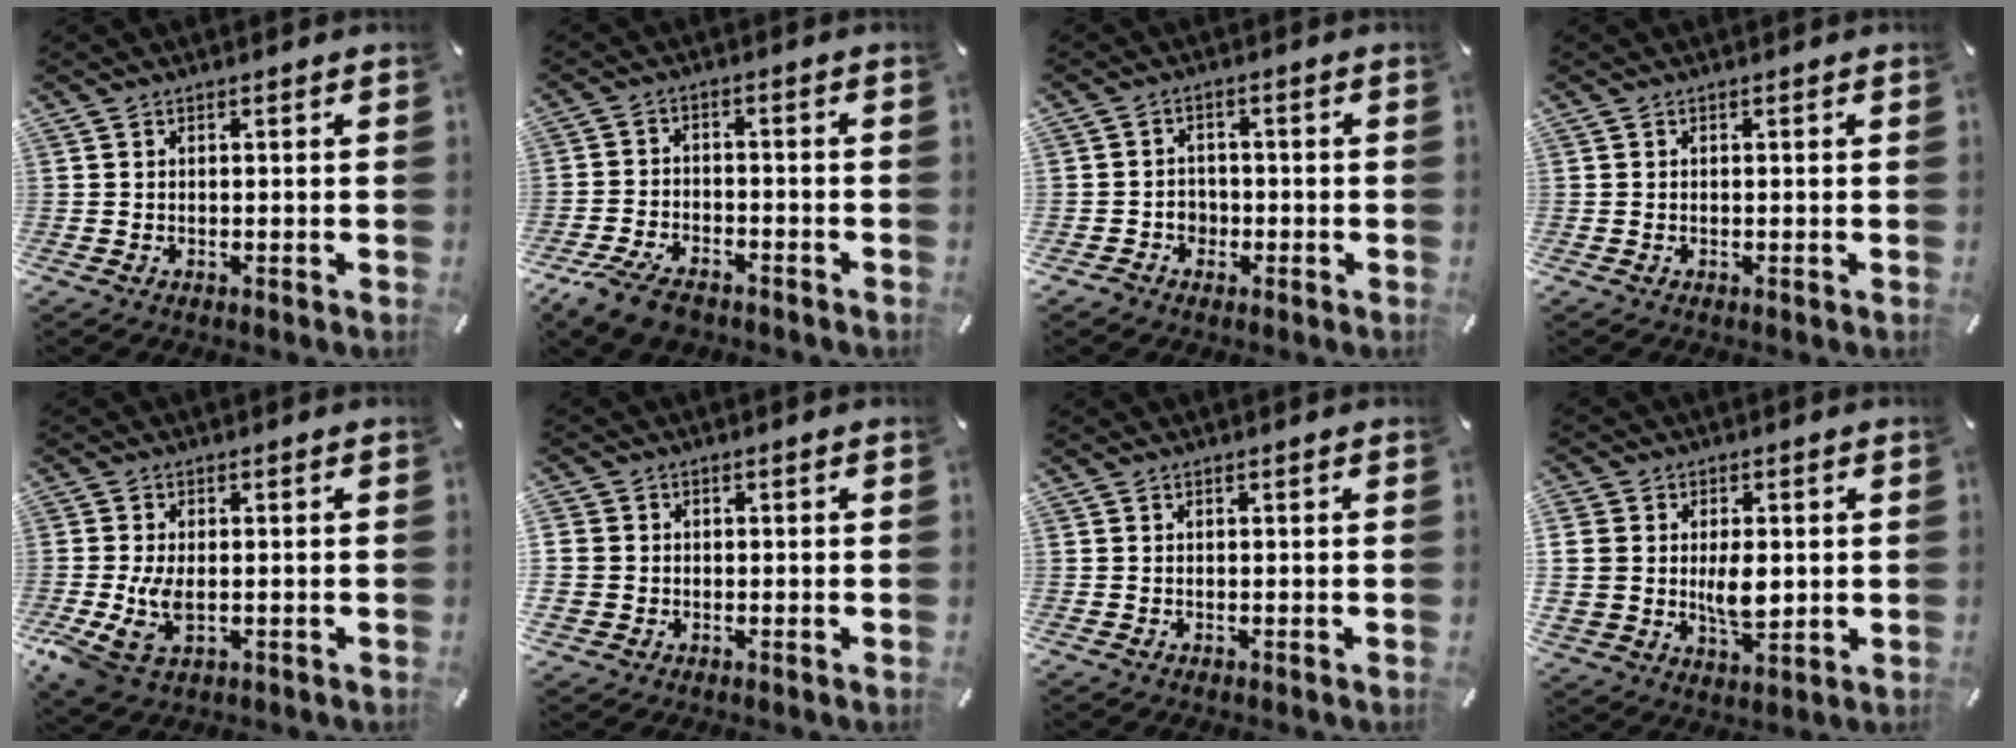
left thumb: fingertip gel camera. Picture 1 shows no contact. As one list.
[{"total": 7.1, "force": [-5.1, 3.4, 3.6], "torque": [-0.085, 0.016, -0.098]}, {"total": 3.9, "force": [-1.4, 3.7, 0.1], "torque": [-0.005, 0.011, -0.028]}, {"total": 0.0}, {"total": 7.5, "force": [-1.1, 4.6, 5.9], "torque": [-0.127, -0.008, -0.018]}, {"total": 4.1, "force": [-0.2, 4.1, 0.8], "torque": [-0.024, 0.006, -0.003]}, {"total": 0.0}, {"total": 10.5, "force": [1.0, 7.8, 7.0], "torque": [-0.131, -0.002, 0.015]}]